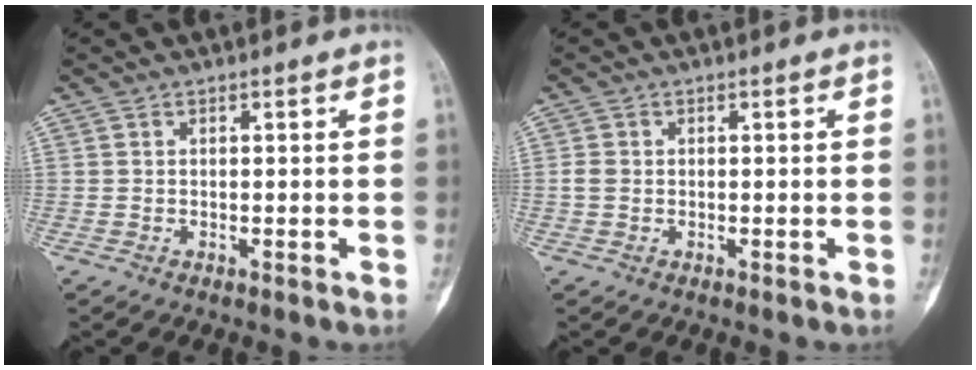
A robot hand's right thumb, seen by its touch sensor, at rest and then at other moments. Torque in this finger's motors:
{"motor_torque": [0.31, 0.52, 0.09, -0.07, 0.05]}